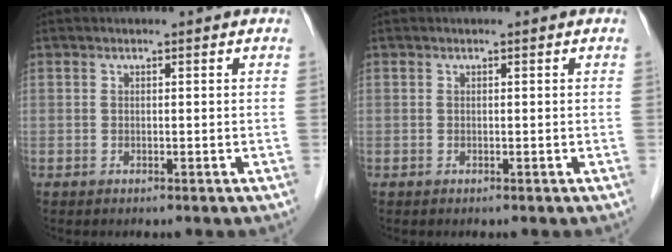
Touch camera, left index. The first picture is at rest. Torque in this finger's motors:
{"motor_torque": [-0.12, -0.04, 0.02, 0.01]}